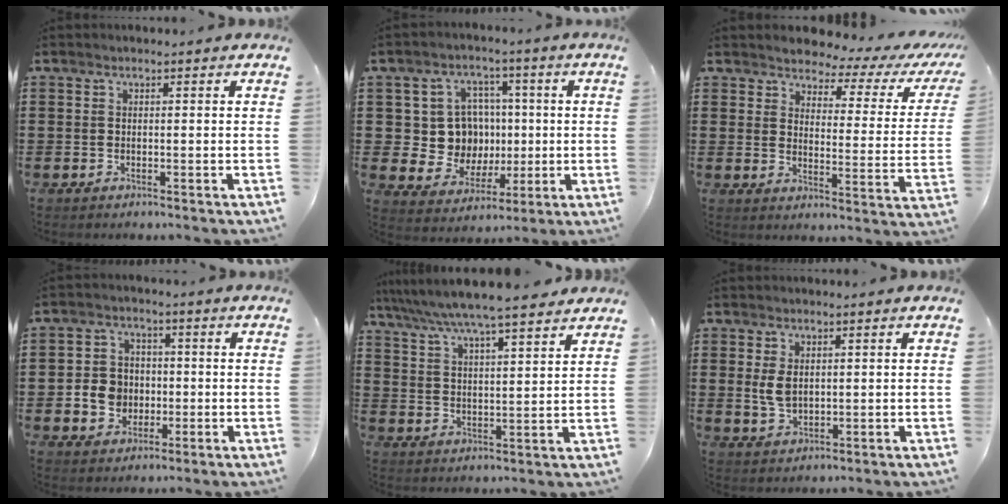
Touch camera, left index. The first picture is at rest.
{"total": 9.5, "force": [1.2, 8.8, 3.3], "torque": [-0.069, 0.005, 0.032]}
{"total": 3.7, "force": [3.4, 1.0, 1.0], "torque": [-0.037, -0.030, 0.052]}
{"total": 5.3, "force": [-0.8, 4.8, 1.9], "torque": [-0.050, 0.013, -0.015]}
{"total": 6.6, "force": [5.9, -0.1, 2.9], "torque": [-0.081, -0.029, 0.101]}
{"total": 3.6, "force": [0.7, 2.2, 2.8], "torque": [-0.066, 0.003, 0.010]}